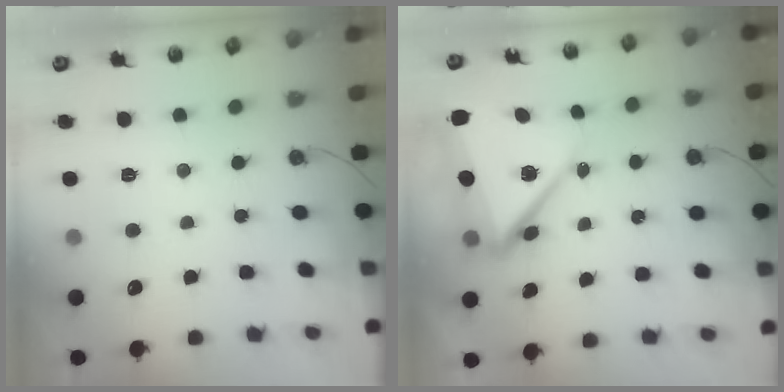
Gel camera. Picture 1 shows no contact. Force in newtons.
{"total": 12.5, "press": 12.4, "slide": 1.5}